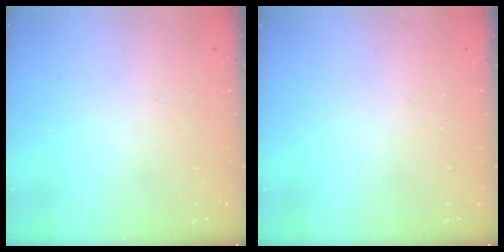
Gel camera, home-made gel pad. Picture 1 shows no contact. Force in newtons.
{"total": 0.0}